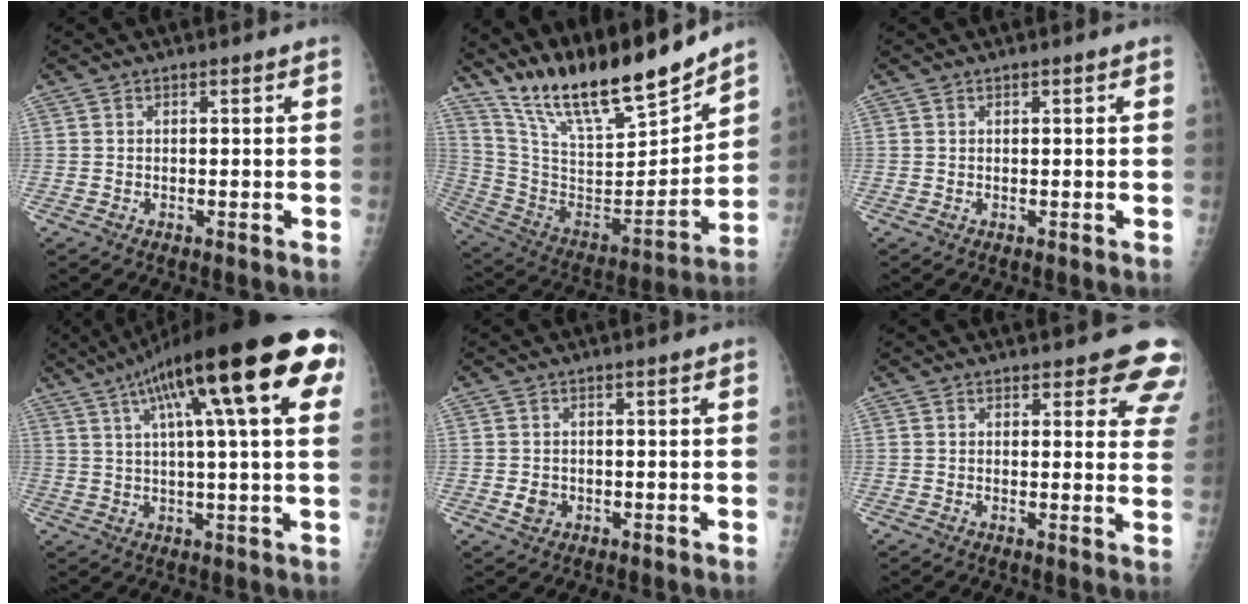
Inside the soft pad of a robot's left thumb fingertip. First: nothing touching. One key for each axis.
{"total": 22.5, "fx": 19.2, "fy": 4.3, "fz": 10.8, "tx": -0.153, "ty": -0.105, "tz": 0.344}
{"total": 0.5, "fx": 0.2, "fy": 0.1, "fz": 0.5, "tx": -0.008, "ty": 0.002, "tz": 0.003}
{"total": 25.2, "fx": 10.2, "fy": 5.5, "fz": 22.3, "tx": -0.334, "ty": 0.022, "tz": 0.146}
{"total": 2.2, "fx": -0.5, "fy": 1.9, "fz": 1.0, "tx": -0.011, "ty": 0.004, "tz": -0.005}
{"total": 8.8, "fx": 7.2, "fy": 3.4, "fz": 3.8, "tx": 0.007, "ty": -0.033, "tz": 0.059}